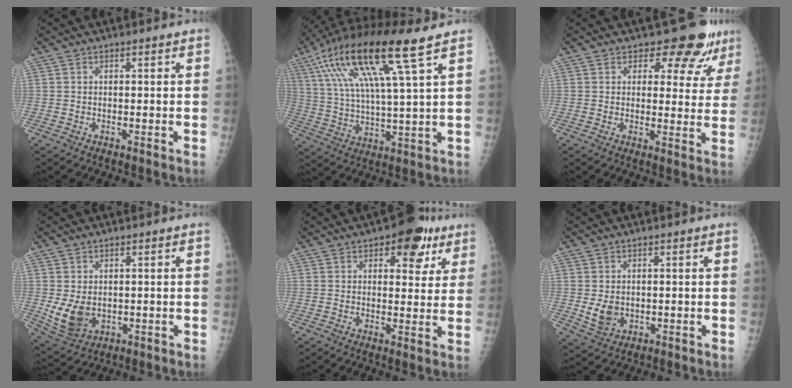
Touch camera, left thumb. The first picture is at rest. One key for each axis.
{"total": 18.6, "fx": 9.3, "fy": 2.1, "fz": 16.0, "tx": -0.315, "ty": -0.013, "tz": 0.169}
{"total": 9.0, "fx": 6.8, "fy": 4.7, "fz": 3.4, "tx": -0.001, "ty": -0.041, "tz": 0.070}
{"total": 7.3, "fx": -0.4, "fy": 5.3, "fz": 4.9, "tx": -0.085, "ty": -0.010, "tz": 0.011}
{"total": 9.4, "fx": 4.9, "fy": 5.3, "fz": 6.0, "tx": -0.032, "ty": -0.014, "tz": 0.058}
{"total": 4.7, "fx": -0.2, "fy": 3.7, "fz": 2.9, "tx": -0.038, "ty": -0.007, "tz": 0.009}